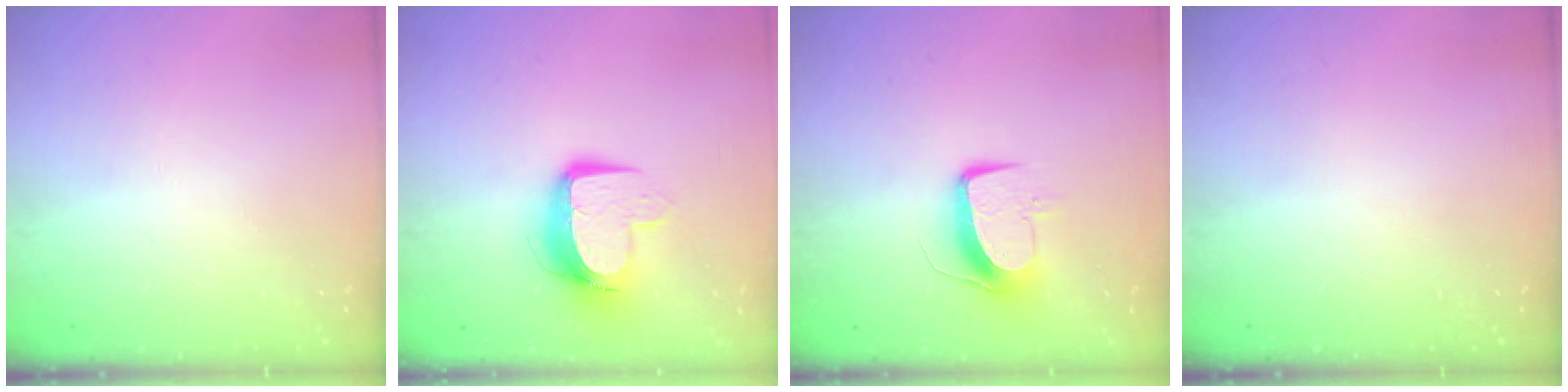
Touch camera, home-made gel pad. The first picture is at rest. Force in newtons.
{"total": 11.0, "press": 10.9, "slide": 1.1}
{"total": 9.8, "press": 9.8, "slide": 0.4}
{"total": 0.0}